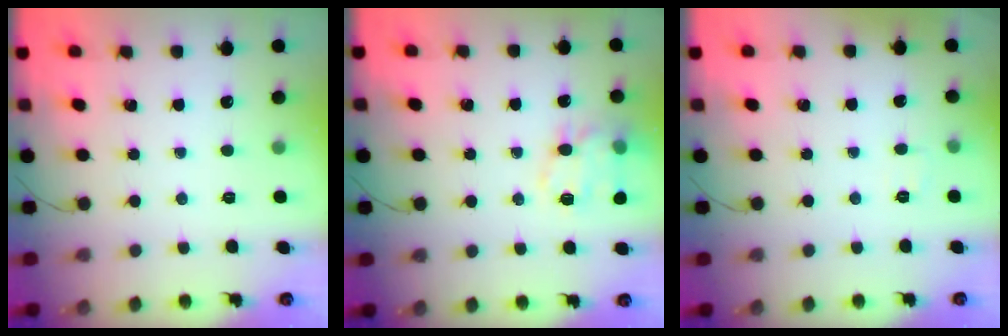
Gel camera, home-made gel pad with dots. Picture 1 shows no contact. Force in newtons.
{"total": 13.9, "press": 13.8, "slide": 1.4}
{"total": 2.4, "press": 2.1, "slide": 1.1}